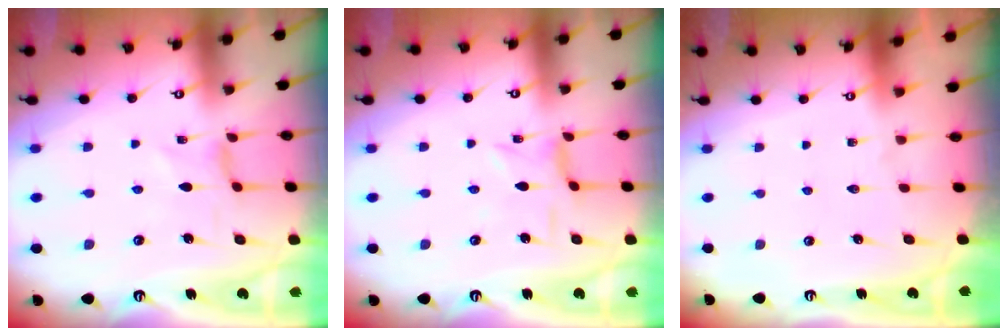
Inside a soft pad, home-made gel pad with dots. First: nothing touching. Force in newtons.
{"total": 0.8, "press": 0.7, "slide": 0.3}
{"total": 0.0}